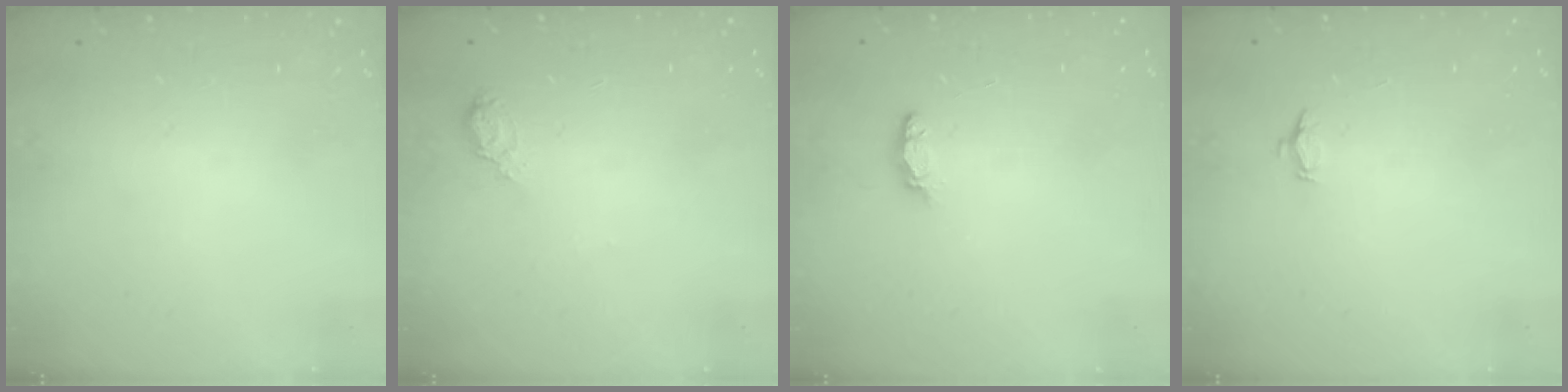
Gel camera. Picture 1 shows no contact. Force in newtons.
{"total": 6.0, "press": 6.0, "slide": 0.6}
{"total": 3.7, "press": 3.6, "slide": 0.8}
{"total": 3.8, "press": 3.8, "slide": 0.3}